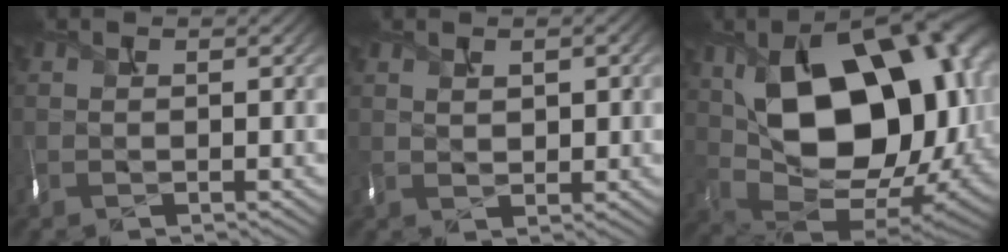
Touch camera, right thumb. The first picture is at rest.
{"total": 1.7, "force": [0.7, 1.0, 1.2], "torque": [-0.025, -0.003, 0.019]}
{"total": 19.3, "force": [3.4, 11.9, 14.9], "torque": [-0.250, -0.011, 0.070]}